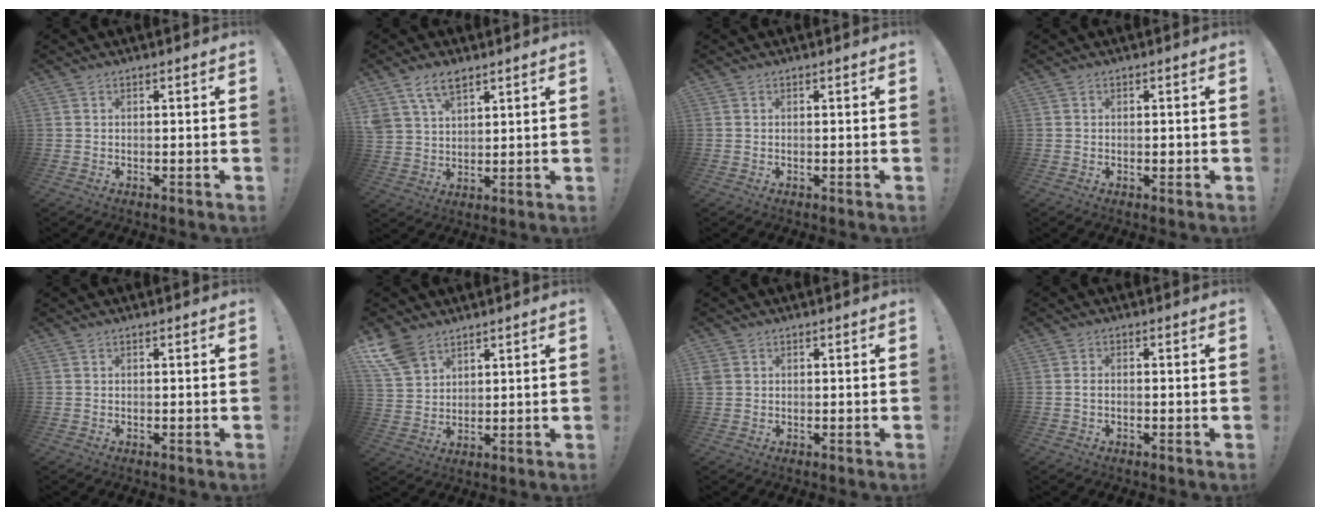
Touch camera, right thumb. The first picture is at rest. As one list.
[{"total": 8.0, "force": [5.4, 4.3, 4.1], "torque": [-0.075, -0.020, 0.103]}, {"total": 0.0}, {"total": 0.6, "force": [-0.3, 0.4, 0.4], "torque": [-0.006, 0.002, -0.005]}, {"total": 0.0}, {"total": 8.6, "force": [6.4, 5.0, 3.1], "torque": [-0.073, -0.035, 0.128]}, {"total": 1.9, "force": [0.7, 1.6, 0.8], "torque": [-0.009, 0.002, 0.014]}, {"total": 1.3, "force": [-0.6, 0.6, 1.1], "torque": [-0.022, 0.005, -0.010]}]